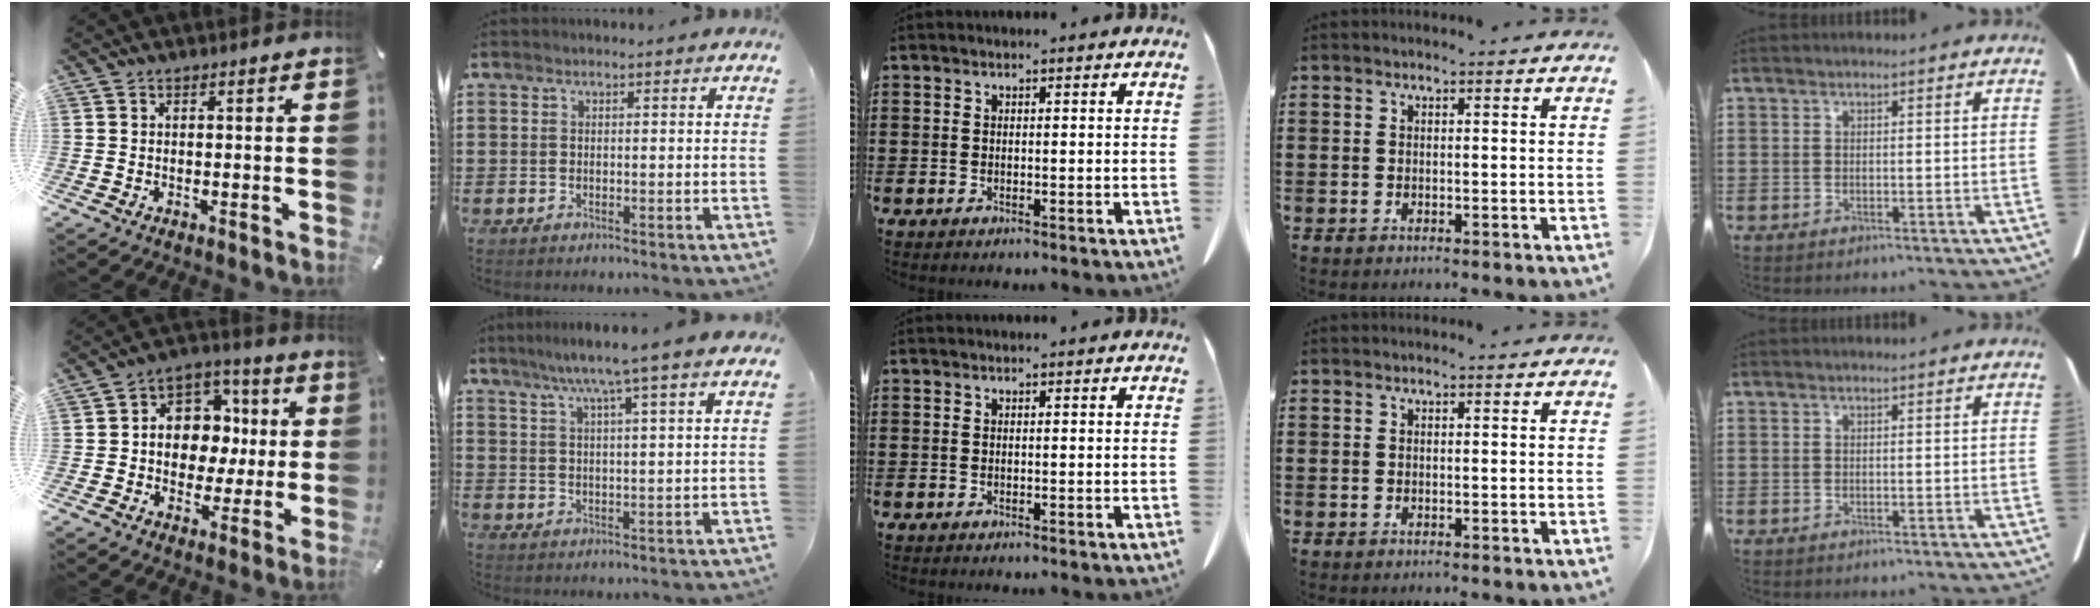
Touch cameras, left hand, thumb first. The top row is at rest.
{"thumb": {"total": 11.1, "force": [-0.4, 10.1, 4.5], "torque": [-0.067, 0.011, 0.003]}, "index": {"total": 6.3, "force": [4.6, -0.8, 4.2], "torque": [-0.093, -0.010, 0.077]}}